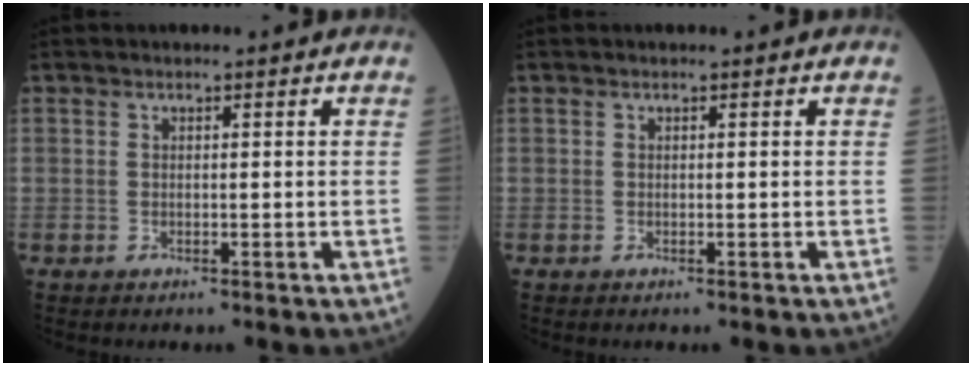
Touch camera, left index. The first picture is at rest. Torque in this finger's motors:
{"motor_torque": [-0.07, 0.07, -0.02, 0.00]}